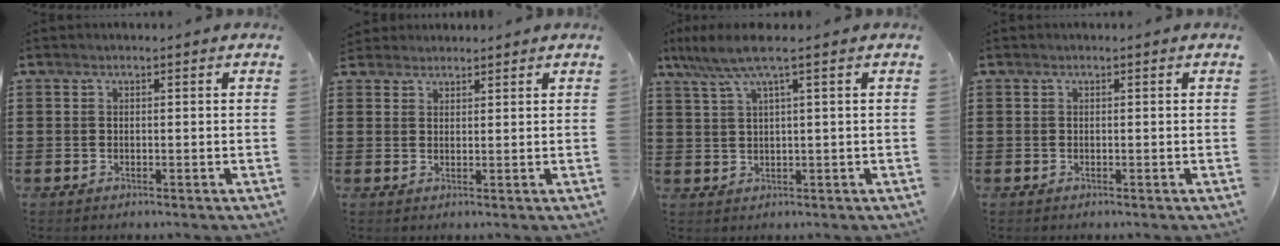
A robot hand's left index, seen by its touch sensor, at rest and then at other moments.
{"total": 2.0, "force": [1.9, 0.7, -0.2], "torque": [-0.002, 0.006, 0.038]}
{"total": 5.0, "force": [2.3, 0.1, 4.4], "torque": [-0.098, -0.003, 0.037]}
{"total": 0.0}